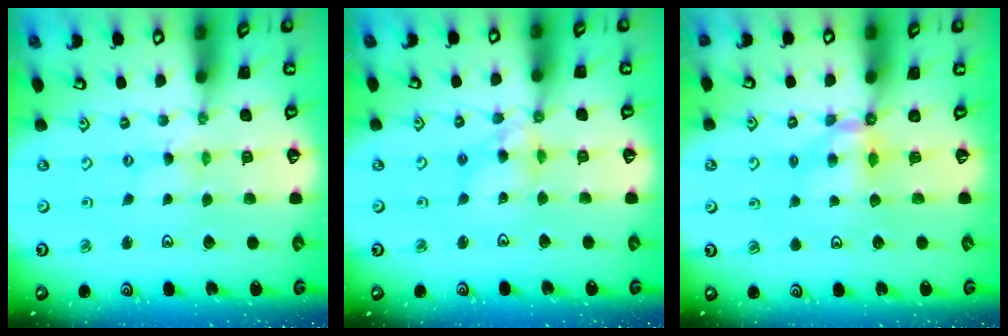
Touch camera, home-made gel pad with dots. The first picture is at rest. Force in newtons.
{"total": 8.6, "press": 8.5, "slide": 0.8}
{"total": 6.7, "press": 6.7, "slide": 0.3}